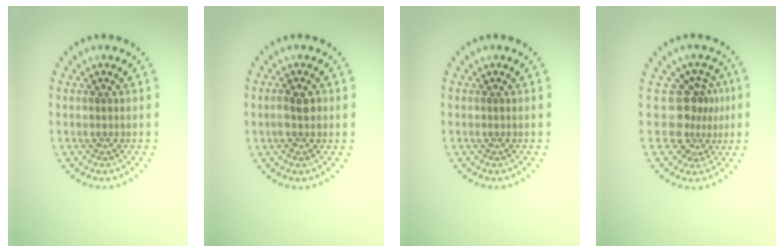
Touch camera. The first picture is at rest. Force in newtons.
{"total": 1.9, "press": 1.9, "slide": 0.3}
{"total": 0.0}
{"total": 3.4, "press": 2.4, "slide": 2.5}